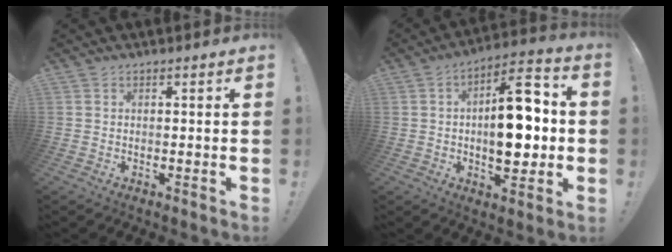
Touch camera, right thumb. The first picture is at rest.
{"total": 17.2, "force": [-0.5, 8.6, 14.9], "torque": [-0.209, 0.012, -0.010]}